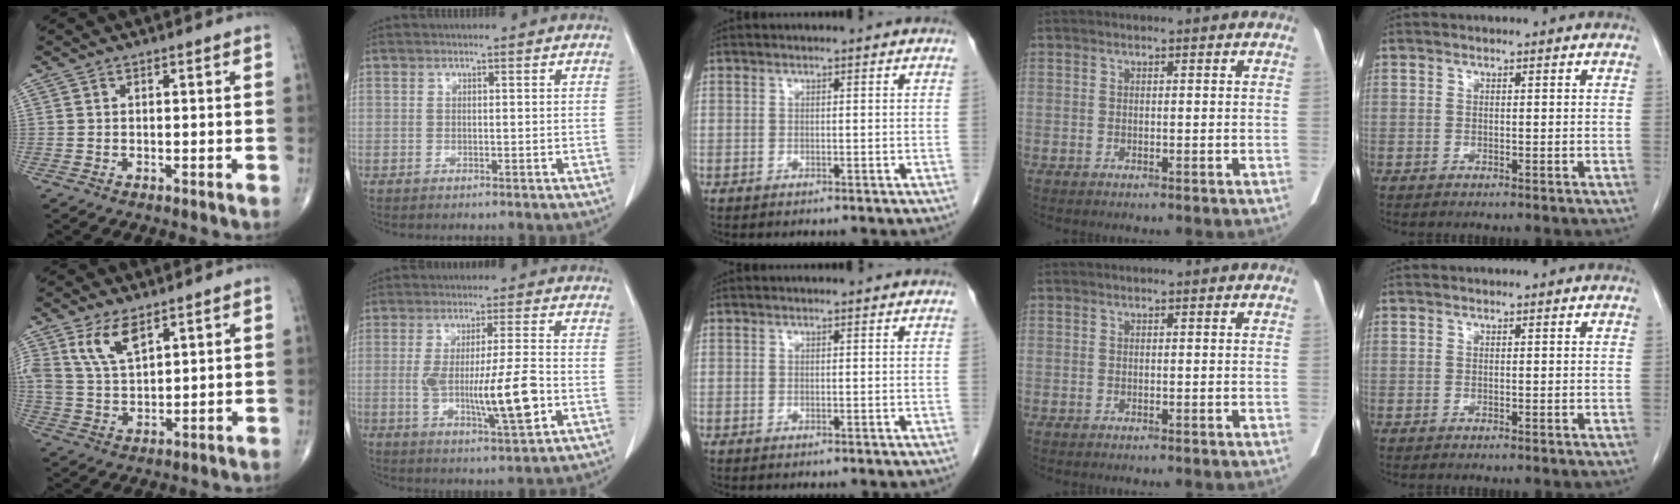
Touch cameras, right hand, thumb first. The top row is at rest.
{"thumb": {"total": 7.8, "force": [4.4, 3.6, 5.4], "torque": [-0.101, -0.017, 0.092]}, "index": {"total": 11.3, "force": [-2.1, 0.9, 11.1], "torque": [-0.194, -0.010, -0.032]}}